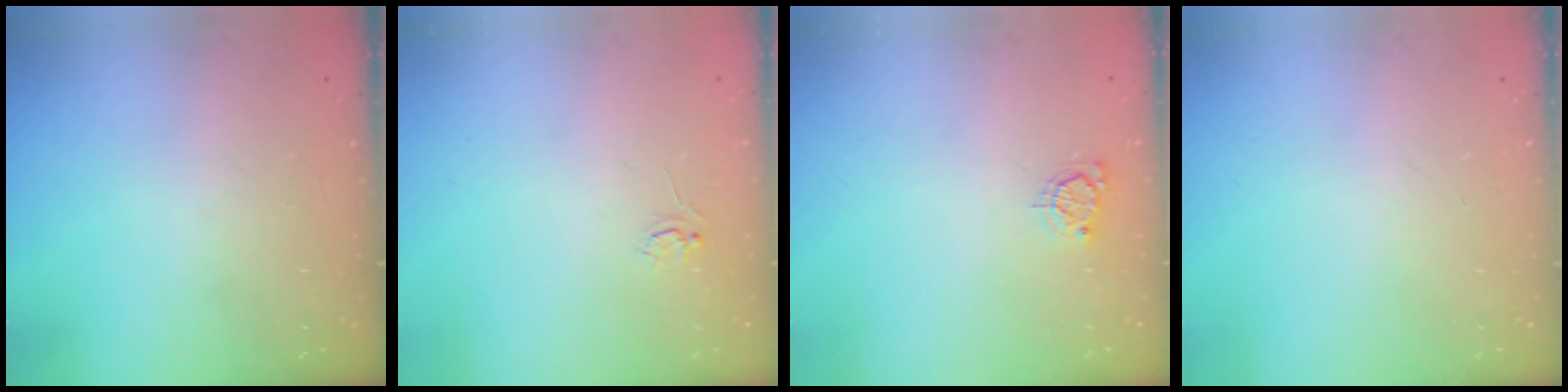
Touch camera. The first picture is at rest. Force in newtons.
{"total": 3.1, "press": 3.1, "slide": 0.3}
{"total": 4.8, "press": 4.7, "slide": 0.7}
{"total": 0.0}